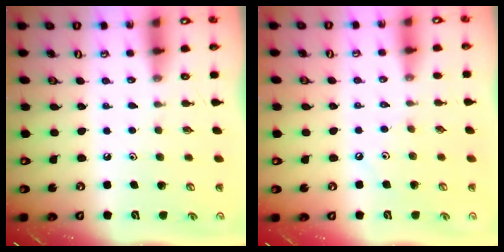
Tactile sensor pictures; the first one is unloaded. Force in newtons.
{"total": 2.1, "press": 2.1, "slide": 0.4}